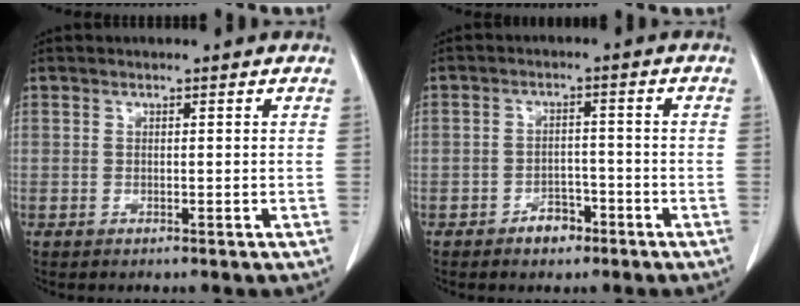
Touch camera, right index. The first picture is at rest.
{"total": 3.5, "force": [-2.3, 2.2, 1.5], "torque": [-0.016, 0.008, -0.031]}